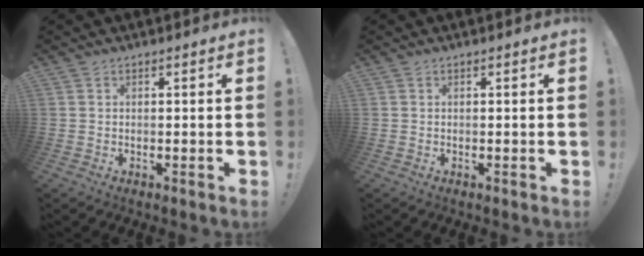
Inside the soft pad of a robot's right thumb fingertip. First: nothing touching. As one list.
[{"total": 0.0}]